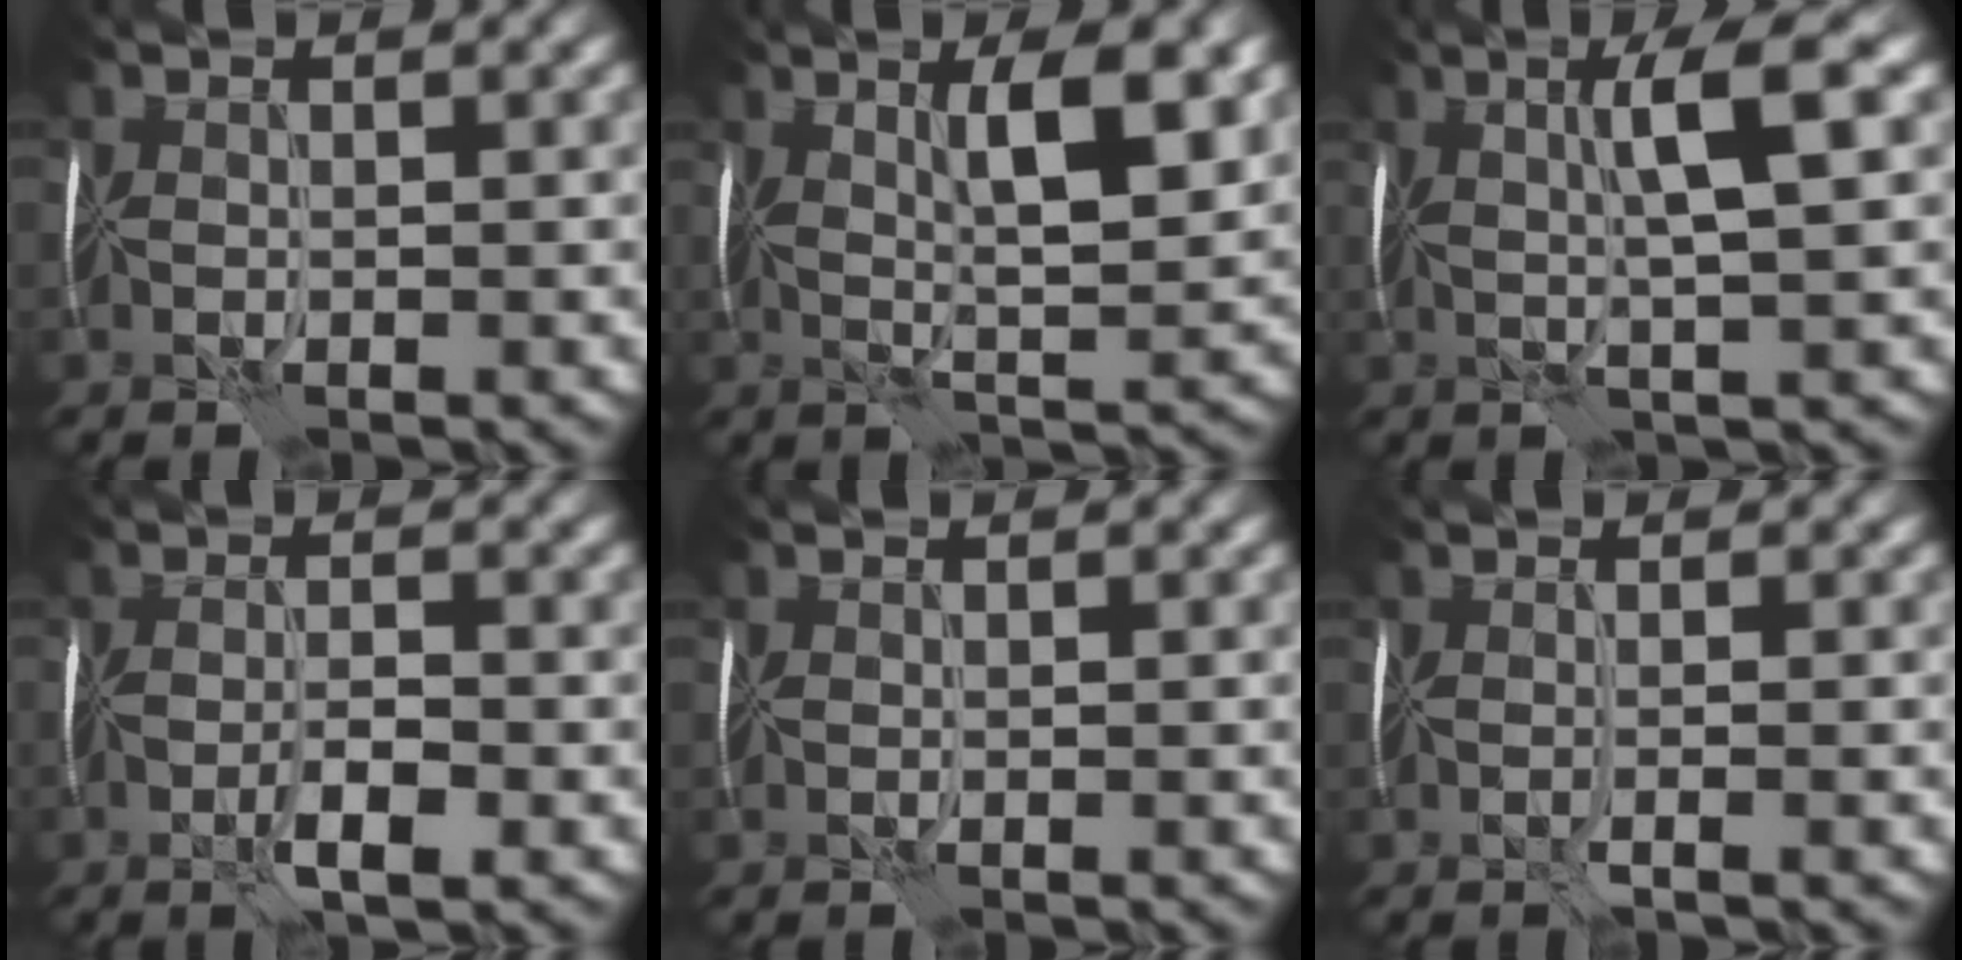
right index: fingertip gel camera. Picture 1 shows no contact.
{"total": 5.9, "force": [1.9, 0.9, 5.5], "torque": [-0.086, 0.004, 0.027]}
{"total": 4.9, "force": [1.4, -0.1, 4.7], "torque": [-0.079, 0.015, 0.019]}
{"total": 2.4, "force": [-1.1, 0.2, 2.1], "torque": [-0.041, 0.003, -0.025]}
{"total": 0.0}
{"total": 0.8, "force": [-0.1, -0.7, 0.4], "torque": [-0.004, -0.004, -0.007]}